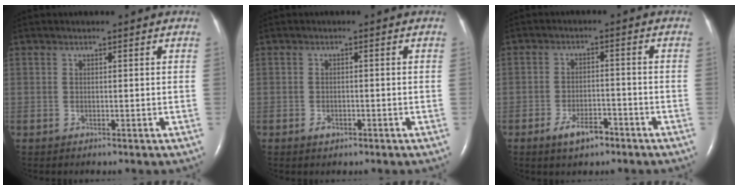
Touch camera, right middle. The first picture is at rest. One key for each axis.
{"total": 1.4, "fx": -0.8, "fy": 0.8, "fz": 0.8, "tx": -0.014, "ty": 0.001, "tz": -0.011}
{"total": 4.8, "fx": -3.2, "fy": 2.0, "fz": 3.0, "tx": -0.056, "ty": 0.002, "tz": -0.051}